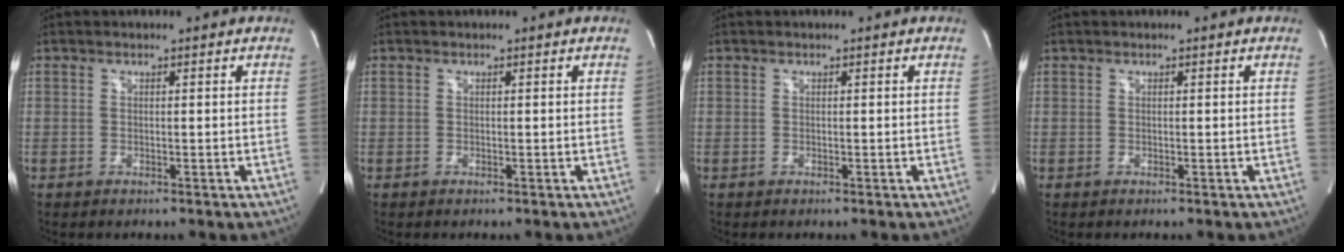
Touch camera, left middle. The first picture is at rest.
{"total": 0.0}
{"total": 0.0}
{"total": 0.0}